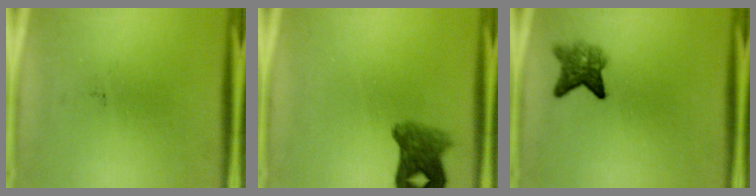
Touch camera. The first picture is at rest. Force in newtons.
{"total": 5.0}
{"total": 4.1}